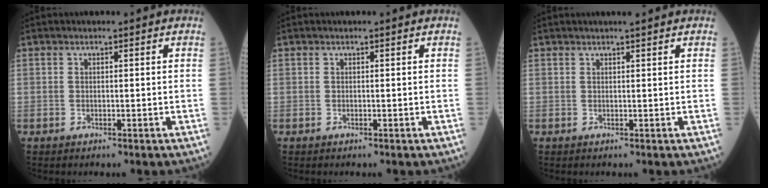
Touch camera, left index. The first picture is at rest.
{"total": 0.0}
{"total": 1.8, "force": [1.4, 0.0, 1.1], "torque": [-0.013, 0.008, 0.022]}